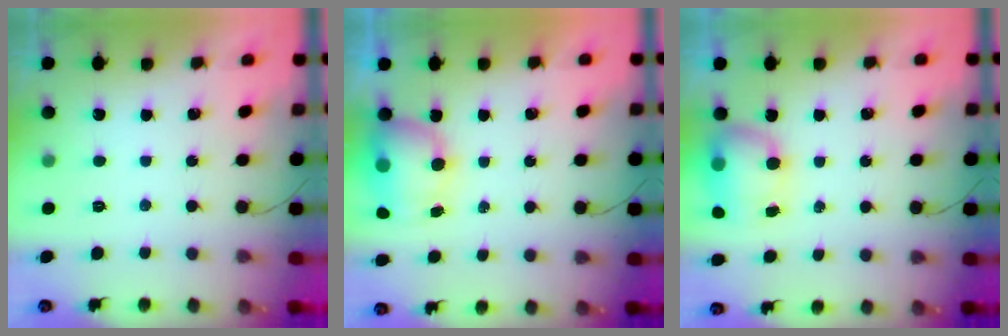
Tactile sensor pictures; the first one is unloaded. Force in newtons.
{"total": 7.3, "press": 7.3, "slide": 0.9}
{"total": 9.6, "press": 8.3, "slide": 4.7}